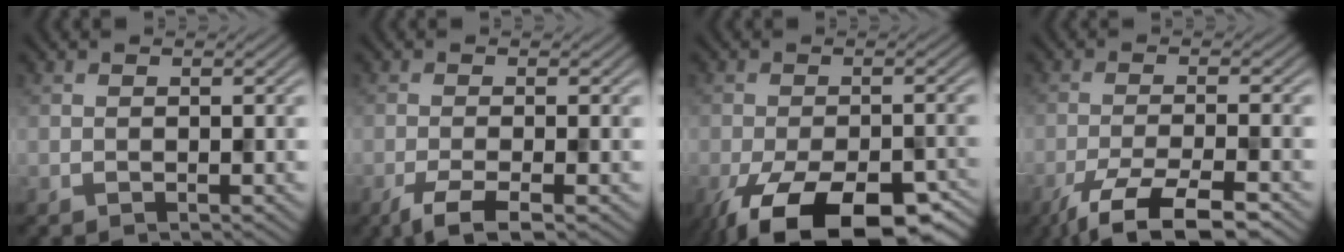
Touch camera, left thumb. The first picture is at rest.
{"total": 3.5, "force": [-2.1, 0.5, 2.8], "torque": [-0.048, 0.002, -0.049]}
{"total": 14.9, "force": [-9.7, 6.2, 9.5], "torque": [-0.166, -0.049, -0.128]}
{"total": 7.9, "force": [-5.5, 1.6, 5.5], "torque": [-0.088, -0.001, -0.101]}